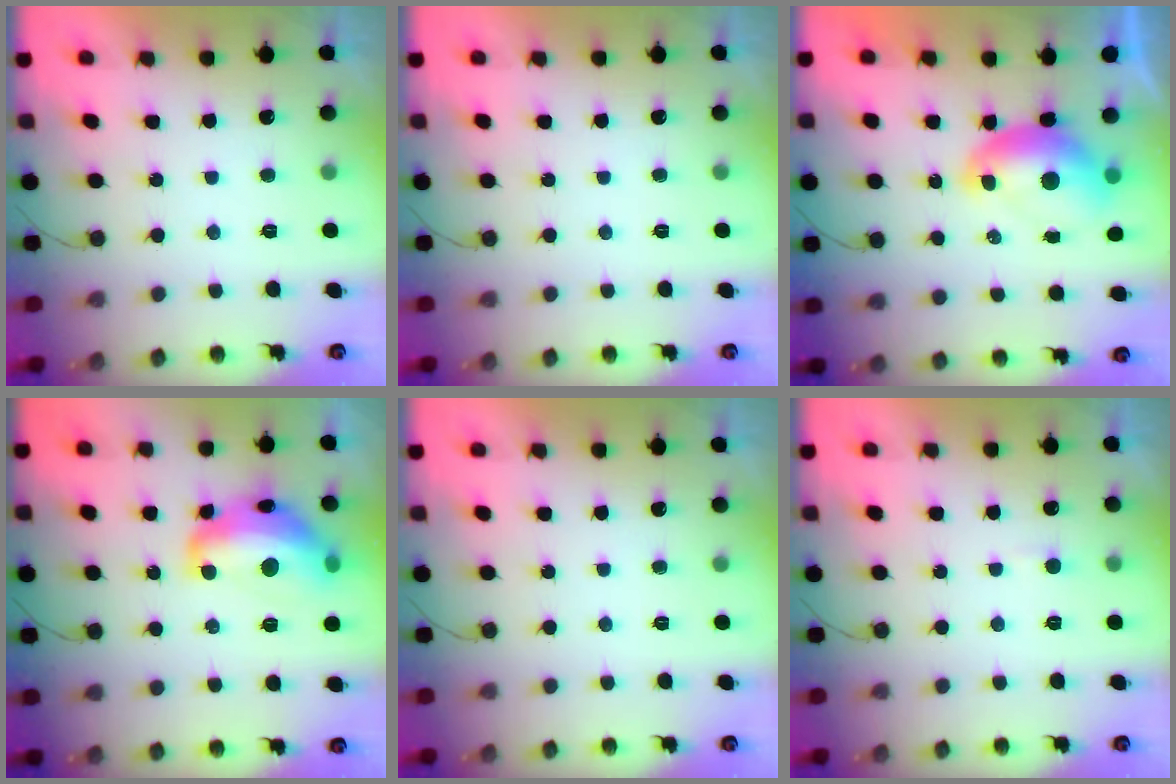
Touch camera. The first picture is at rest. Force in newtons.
{"total": 0.0}
{"total": 8.8, "press": 8.7, "slide": 1.0}
{"total": 15.7, "press": 15.6, "slide": 1.1}
{"total": 0.0}
{"total": 2.3, "press": 2.3, "slide": 0.3}